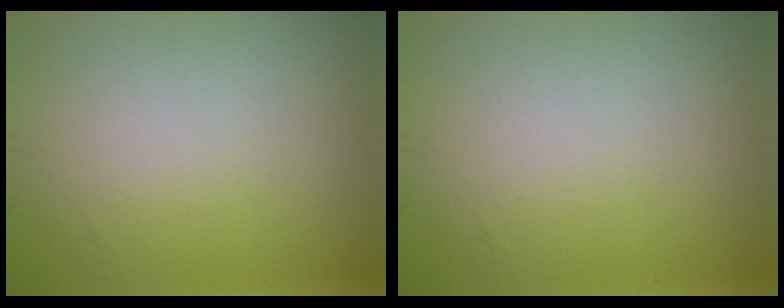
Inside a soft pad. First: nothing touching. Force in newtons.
{"total": 0.0}